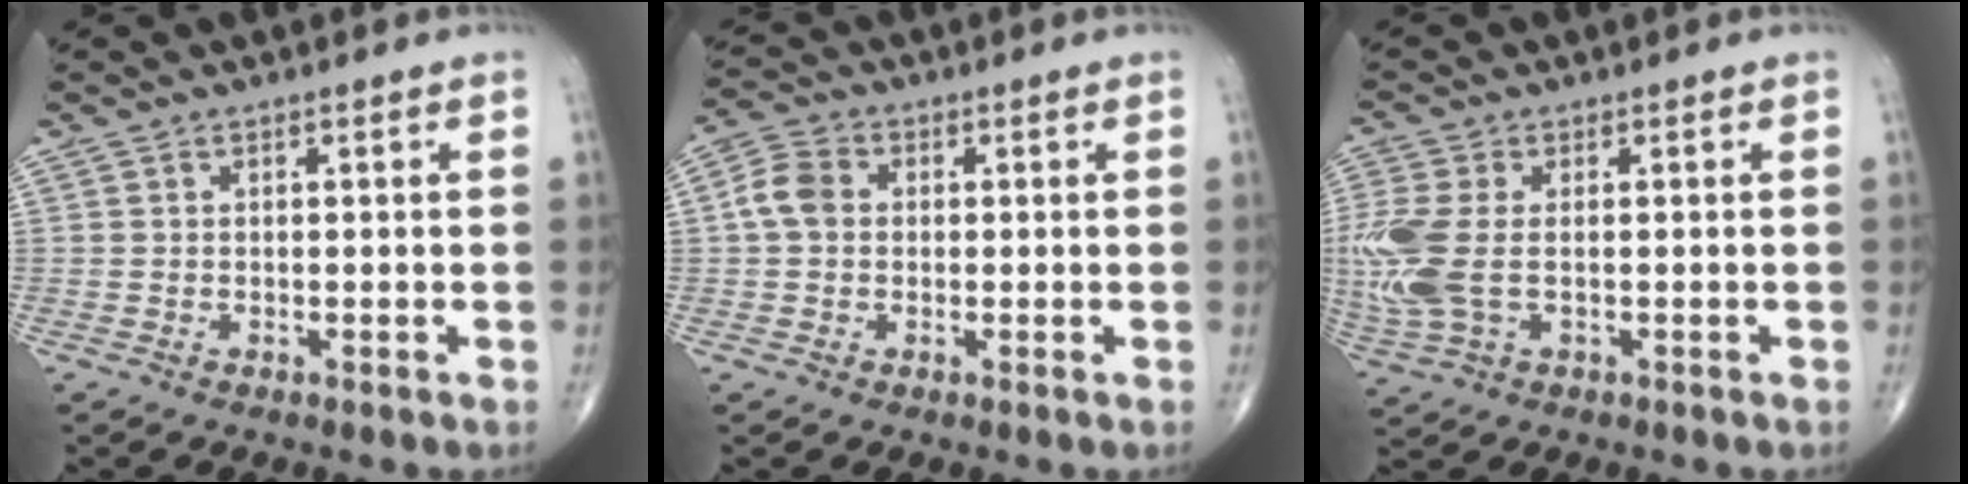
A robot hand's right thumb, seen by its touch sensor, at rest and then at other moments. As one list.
[{"total": 5.3, "force": [0.4, 4.1, 3.3], "torque": [-0.064, 0.014, 0.000]}, {"total": 10.9, "force": [-0.4, 6.2, 8.9], "torque": [-0.247, -0.006, -0.002]}]